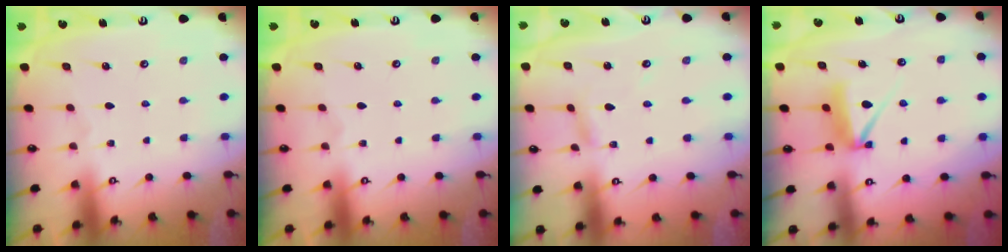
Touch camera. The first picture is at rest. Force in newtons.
{"total": 0.0}
{"total": 3.4, "press": 3.4, "slide": 0.3}
{"total": 7.1, "press": 7.0, "slide": 0.8}